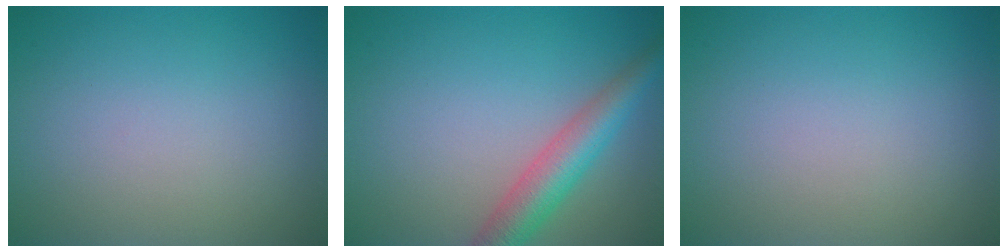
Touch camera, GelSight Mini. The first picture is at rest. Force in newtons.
{"total": 4.6, "press": 4.6, "slide": 0.1}
{"total": 0.0}